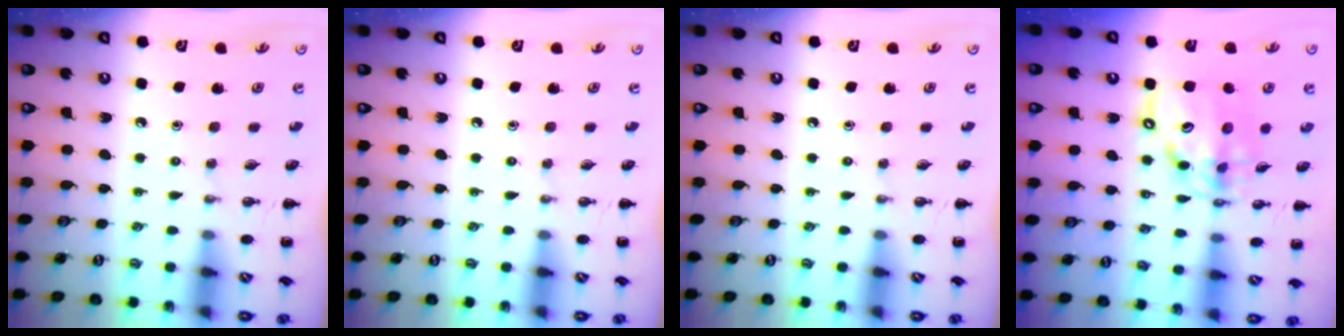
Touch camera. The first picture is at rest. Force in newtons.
{"total": 0.0}
{"total": 0.0}
{"total": 12.8, "press": 12.3, "slide": 3.5}